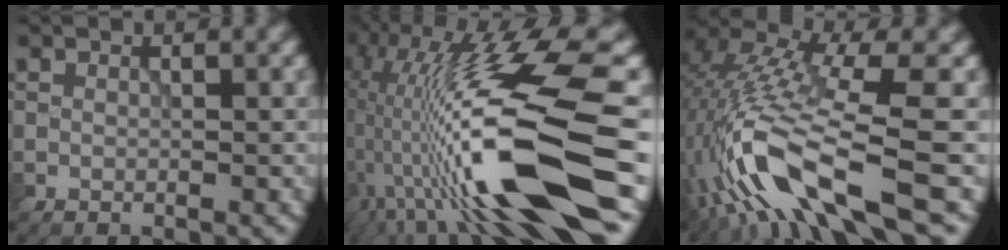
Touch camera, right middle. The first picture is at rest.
{"total": 17.3, "force": [-2.3, 3.3, 16.8], "torque": [-0.300, 0.008, -0.036]}
{"total": 12.6, "force": [-4.4, 3.3, 11.3], "torque": [-0.231, 0.005, -0.072]}